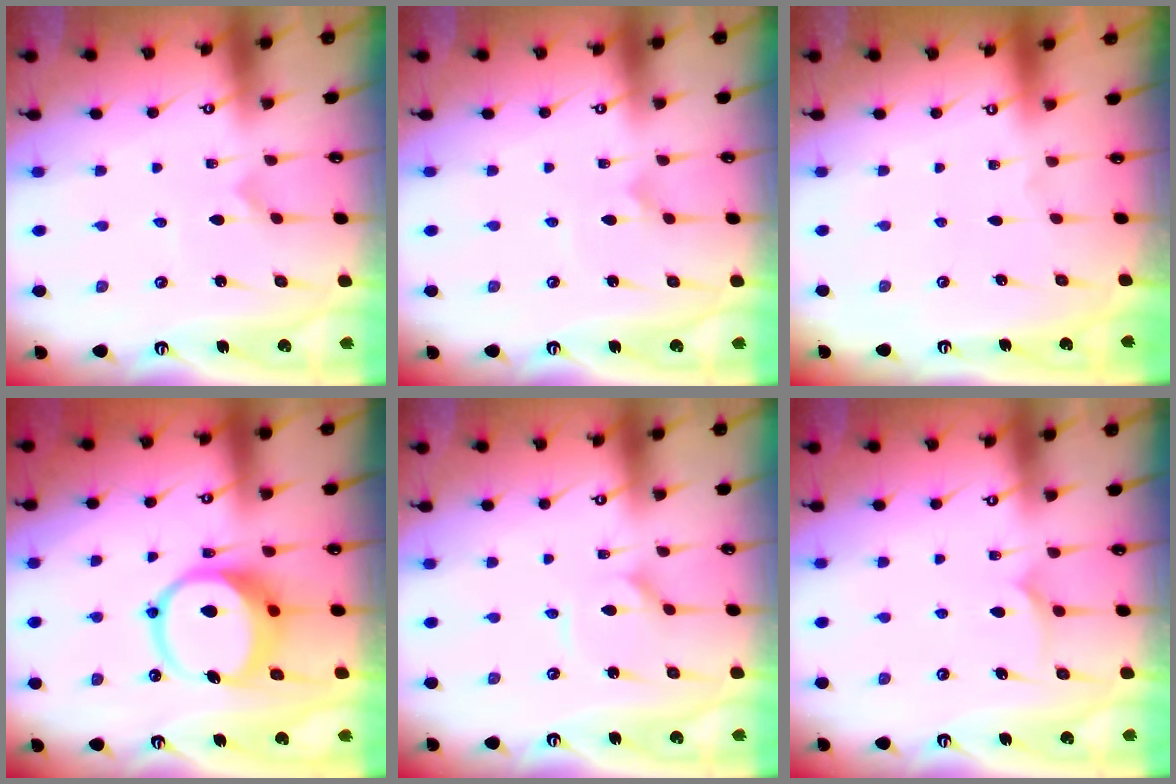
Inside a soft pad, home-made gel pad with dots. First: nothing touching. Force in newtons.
{"total": 1.4, "press": 1.4, "slide": 0.0}
{"total": 0.0}
{"total": 12.2, "press": 12.0, "slide": 2.2}
{"total": 2.6, "press": 2.6, "slide": 0.4}
{"total": 6.1, "press": 6.1, "slide": 0.3}